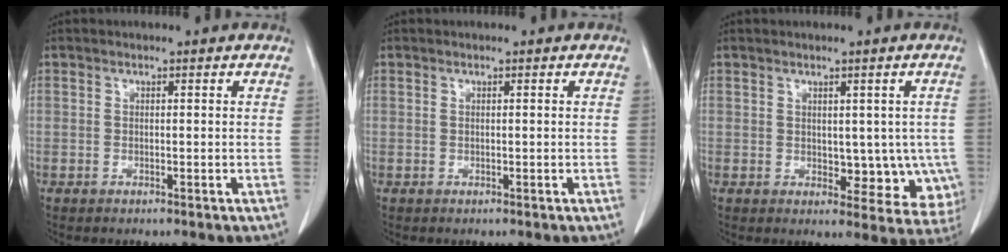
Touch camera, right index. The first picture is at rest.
{"total": 0.0}
{"total": 7.4, "force": [-0.5, 4.7, 5.8], "torque": [-0.043, 0.003, 0.005]}